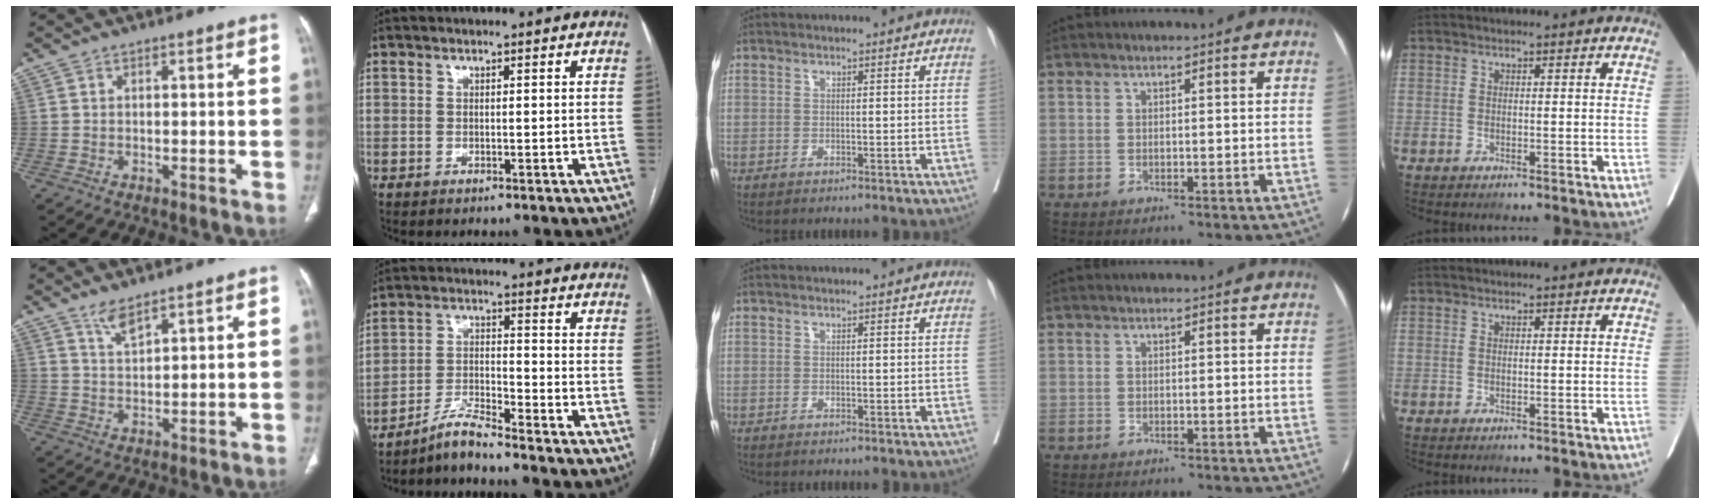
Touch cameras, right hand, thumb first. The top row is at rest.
{"thumb": {"total": 3.7, "force": [3.0, 0.7, 2.1], "torque": [-0.036, -0.018, 0.062]}, "index": {"total": 4.8, "force": [-4.6, -0.6, 1.5], "torque": [-0.029, -0.016, -0.090]}}